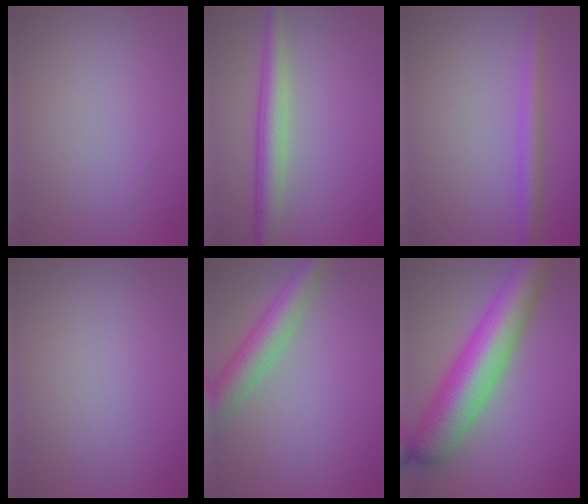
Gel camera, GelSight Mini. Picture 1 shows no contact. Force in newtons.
{"total": 4.3, "press": 4.3, "slide": 0.1}
{"total": 2.4, "press": 2.4, "slide": 0.1}
{"total": 0.0}
{"total": 5.3, "press": 5.3, "slide": 0.2}
{"total": 10.5, "press": 10.5, "slide": 0.4}